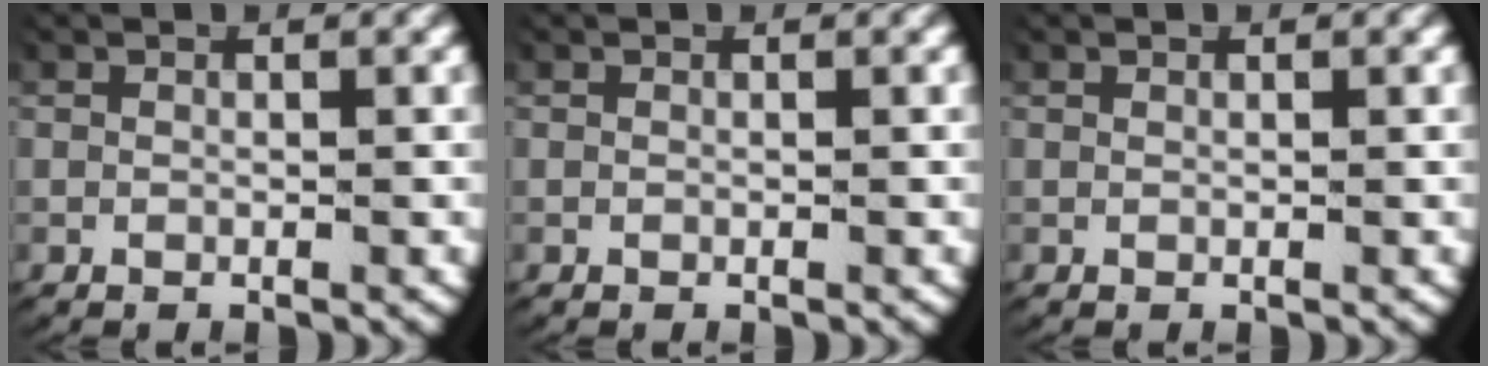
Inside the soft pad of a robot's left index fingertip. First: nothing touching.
{"total": 0.0}
{"total": 0.0}